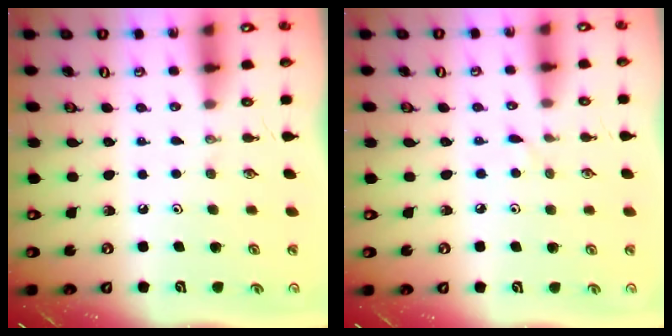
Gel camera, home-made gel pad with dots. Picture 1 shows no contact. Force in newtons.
{"total": 2.6, "press": 2.6, "slide": 0.3}